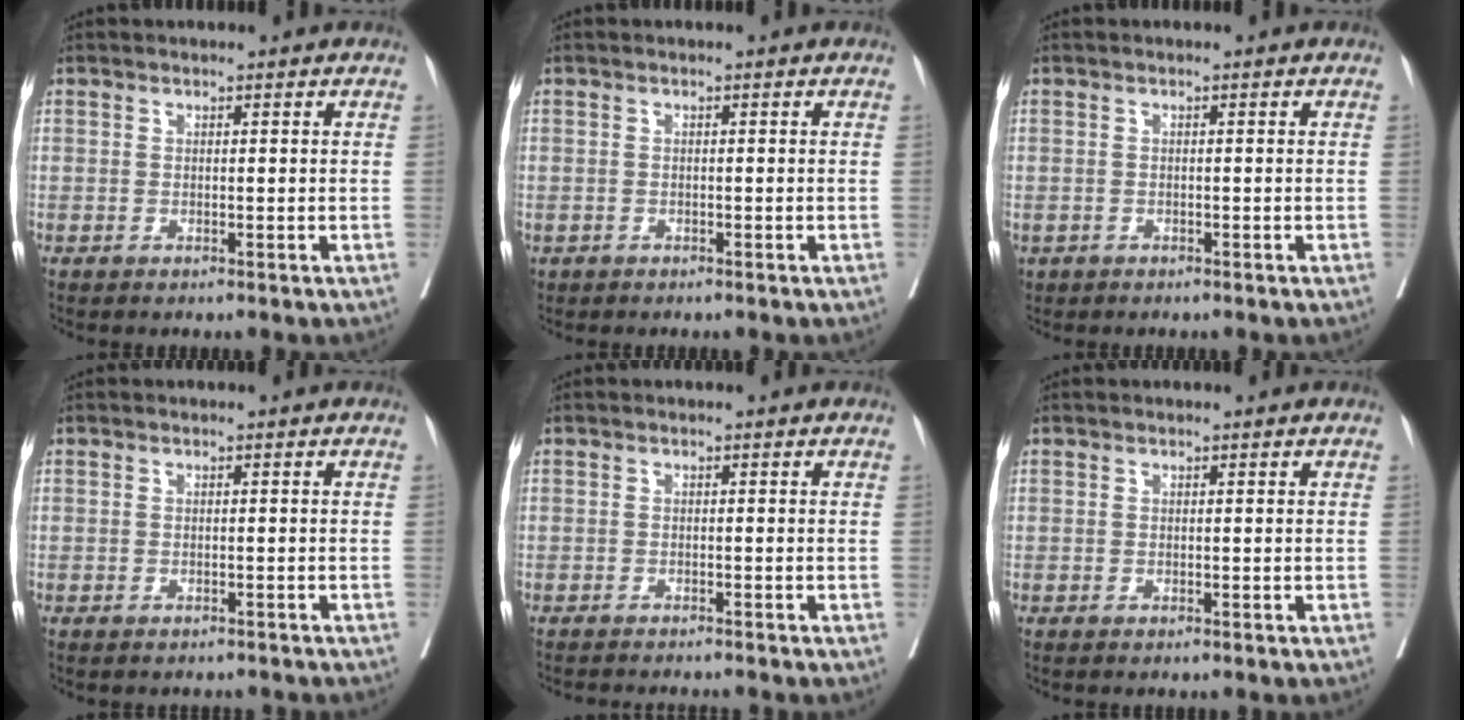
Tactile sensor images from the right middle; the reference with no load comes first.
{"total": 0.6, "force": [-0.4, 0.4, 0.2], "torque": [-0.007, 0.003, -0.007]}
{"total": 1.1, "force": [-0.7, 0.7, 0.4], "torque": [-0.010, 0.002, -0.010]}
{"total": 4.9, "force": [-4.6, 1.1, 1.5], "torque": [-0.019, -0.001, -0.053]}
{"total": 7.5, "force": [-7.0, 0.0, 2.8], "torque": [-0.020, -0.016, -0.094]}
{"total": 0.6, "force": [-0.5, -0.1, 0.3], "torque": [-0.004, 0.003, -0.006]}